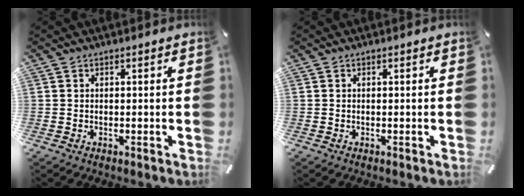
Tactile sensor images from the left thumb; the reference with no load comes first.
{"total": 0.0}